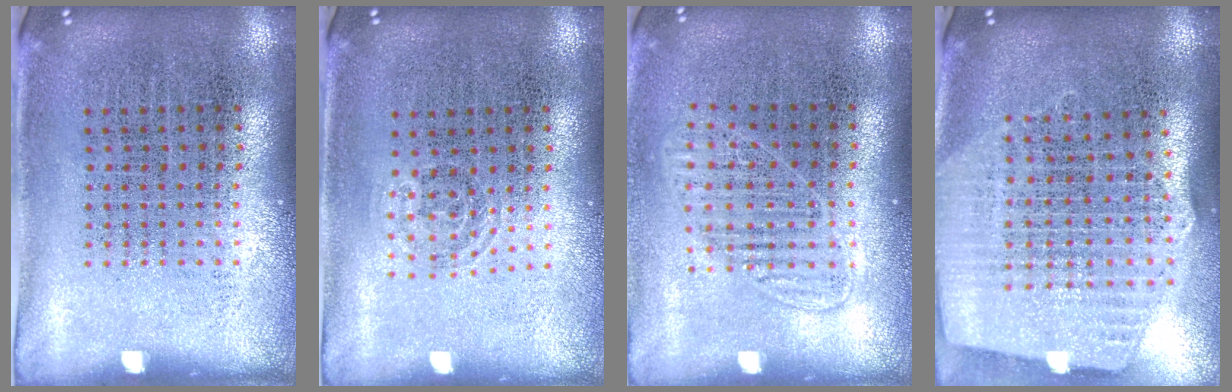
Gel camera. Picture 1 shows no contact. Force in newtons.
{"total": 0.8, "press": 0.6, "slide": 0.5}
{"total": 1.3, "press": 1.2, "slide": 0.7}
{"total": 2.6, "press": 2.2, "slide": 1.4}